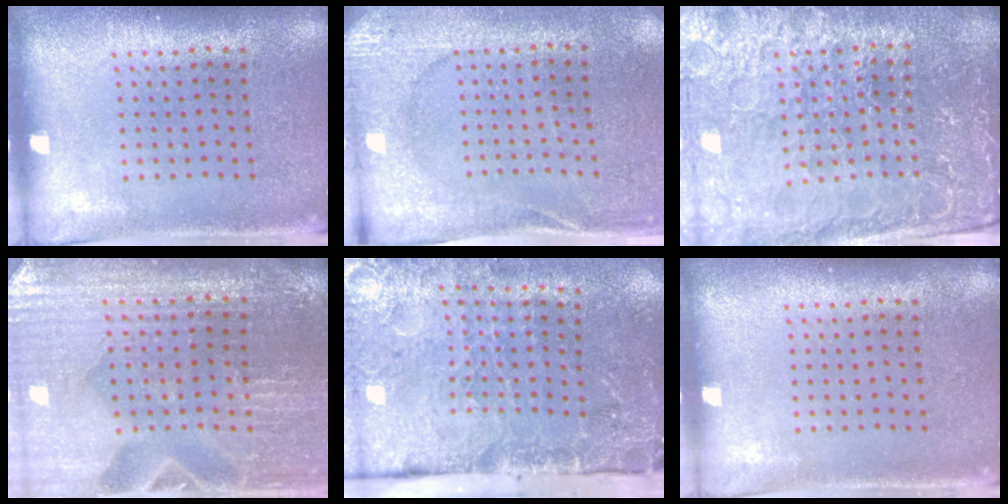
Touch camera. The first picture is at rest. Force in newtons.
{"total": 2.6, "press": 2.5, "slide": 0.6}
{"total": 4.9, "press": 4.5, "slide": 1.8}
{"total": 1.7, "press": 1.7, "slide": 0.2}
{"total": 3.7, "press": 3.4, "slide": 1.5}
{"total": 0.0}